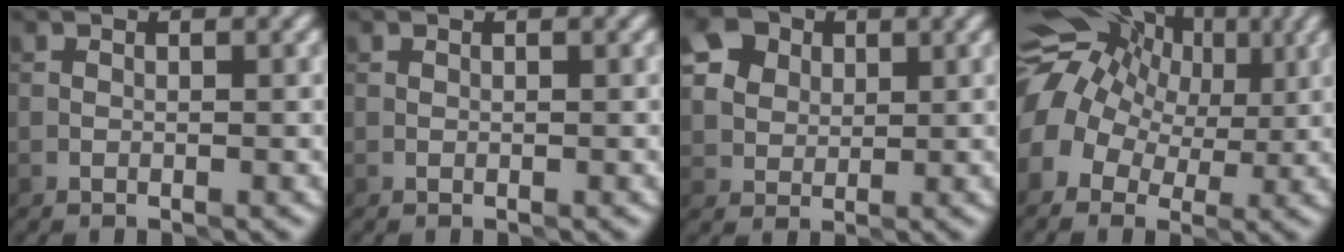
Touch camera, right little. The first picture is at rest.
{"total": 0.0}
{"total": 6.2, "force": [2.9, 4.9, 2.5], "torque": [-0.067, 0.023, 0.051]}
{"total": 13.2, "force": [3.2, 9.8, 8.3], "torque": [-0.150, 0.026, 0.037]}